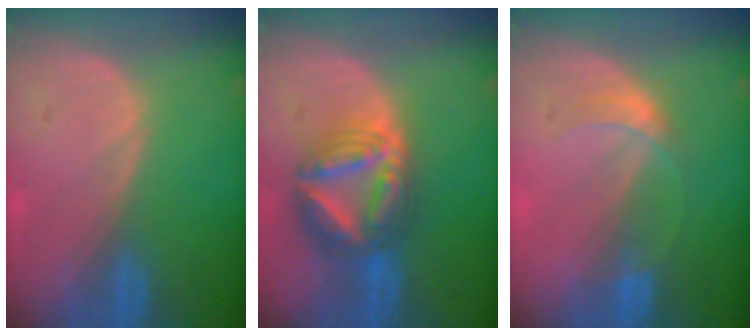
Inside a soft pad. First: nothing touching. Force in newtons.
{"total": 9.0, "press": 8.9, "slide": 0.8}
{"total": 2.9, "press": 2.9, "slide": 0.1}